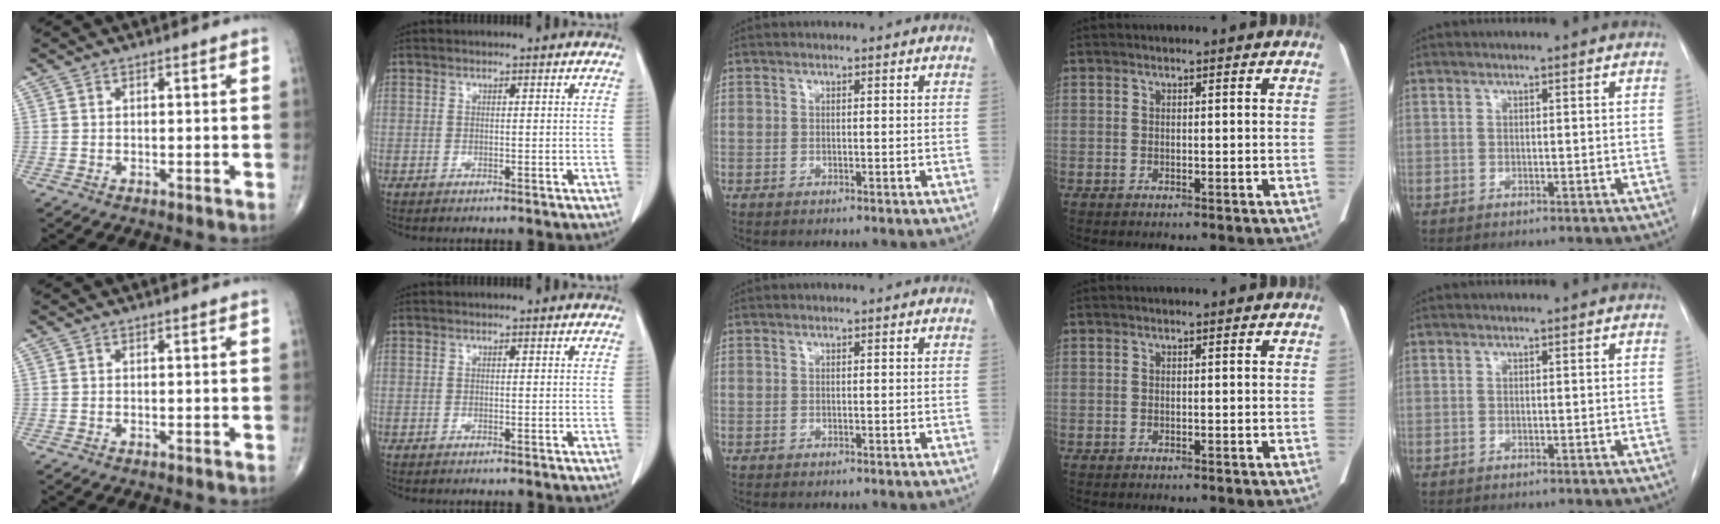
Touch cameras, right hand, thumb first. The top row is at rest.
{}